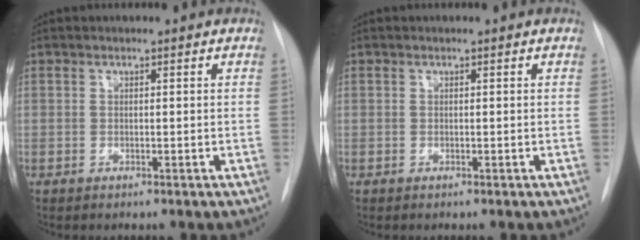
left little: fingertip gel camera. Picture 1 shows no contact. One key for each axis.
{"total": 0.0}